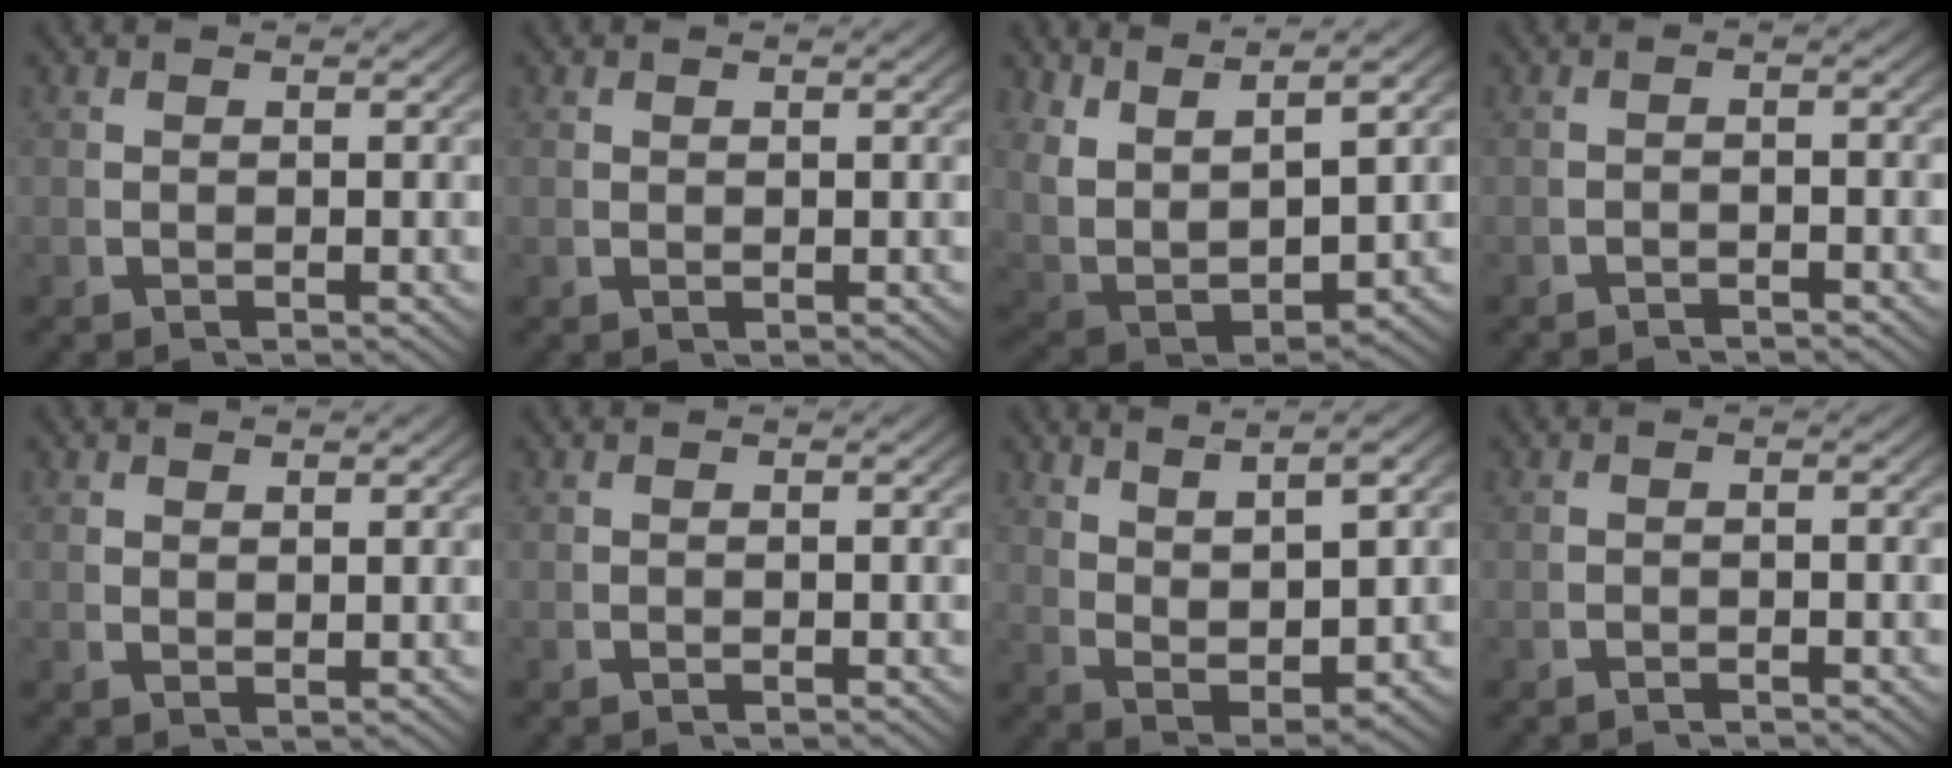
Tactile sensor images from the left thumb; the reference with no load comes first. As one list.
[{"total": 0.5, "force": [0.5, 0.1, 0.1], "torque": [-0.004, -0.003, 0.015]}, {"total": 11.2, "force": [2.2, 8.1, 7.4], "torque": [-0.193, -0.041, 0.055]}, {"total": 1.5, "force": [-1.5, 0.1, 0.2], "torque": [-0.003, -0.003, -0.026]}, {"total": 1.1, "force": [1.1, 0.1, 0.3], "torque": [-0.004, -0.004, 0.029]}, {"total": 0.0}, {"total": 6.9, "force": [2.3, 3.6, 5.4], "torque": [-0.097, -0.011, 0.054]}, {"total": 0.9, "force": [-0.9, 0.0, 0.1], "torque": [0.000, 0.001, -0.017]}]